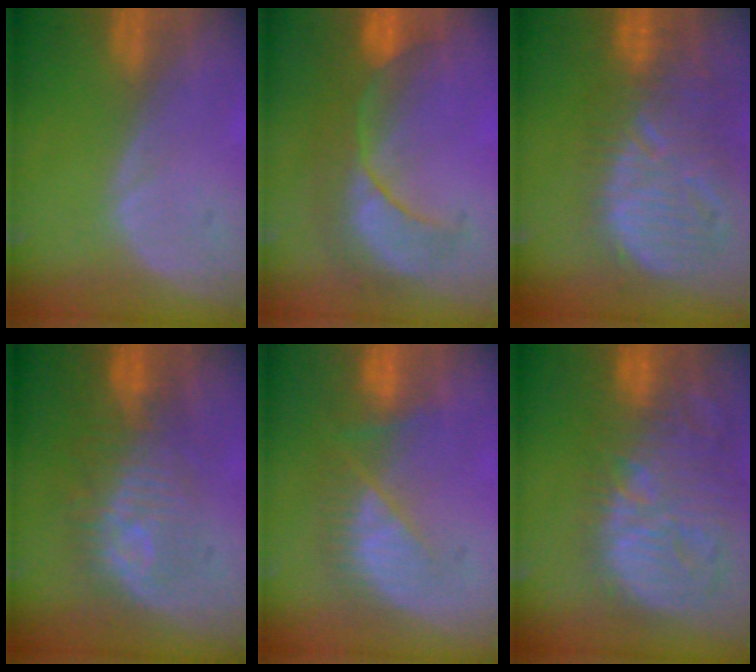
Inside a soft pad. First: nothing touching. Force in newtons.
{"total": 8.5, "press": 8.4, "slide": 1.4}
{"total": 13.1, "press": 11.4, "slide": 6.5}
{"total": 9.1, "press": 8.9, "slide": 2.0}
{"total": 7.4, "press": 6.6, "slide": 3.3}
{"total": 14.8, "press": 12.8, "slide": 7.3}